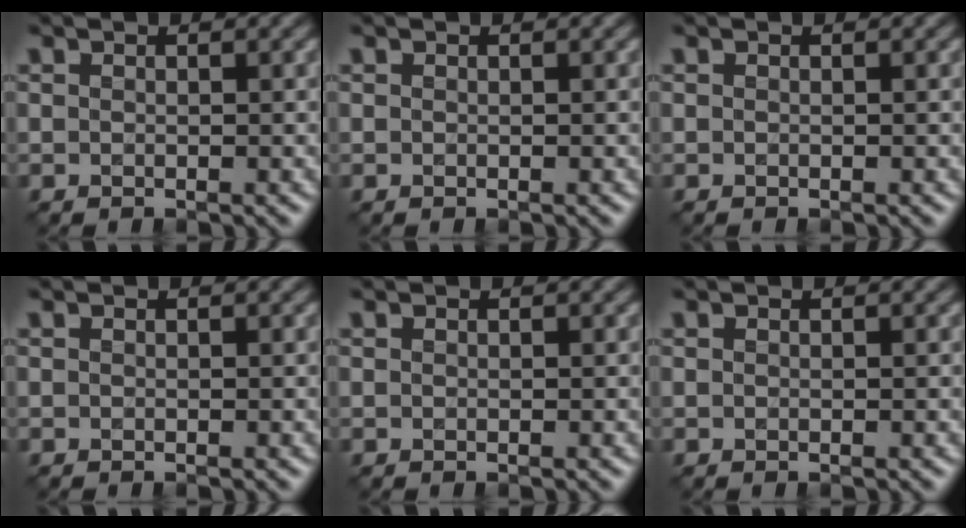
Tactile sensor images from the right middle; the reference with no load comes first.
{"total": 0.0}
{"total": 0.0}
{"total": 0.0}
{"total": 0.0}
{"total": 0.0}